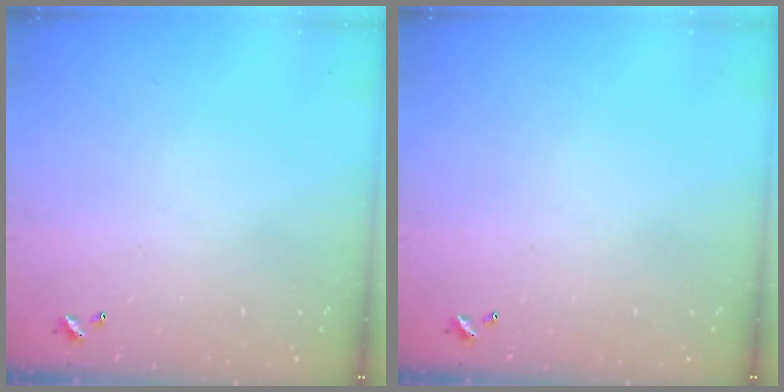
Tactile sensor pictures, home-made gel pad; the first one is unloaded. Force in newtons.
{"total": 0.0}